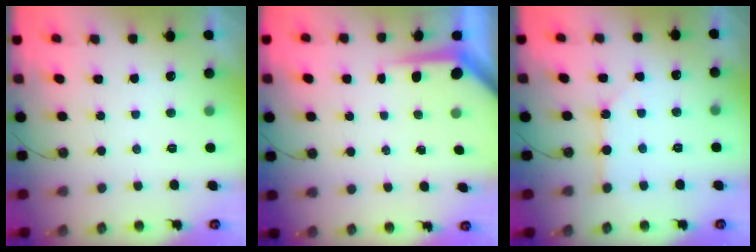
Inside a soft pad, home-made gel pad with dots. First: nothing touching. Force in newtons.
{"total": 4.6, "press": 4.6, "slide": 0.3}
{"total": 2.5, "press": 2.5, "slide": 0.3}